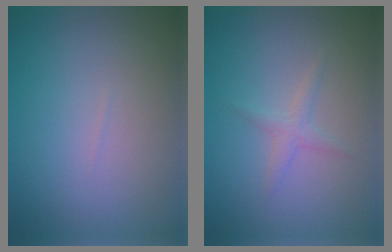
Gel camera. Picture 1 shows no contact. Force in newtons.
{"total": 1.2, "press": 1.2, "slide": 0.0}